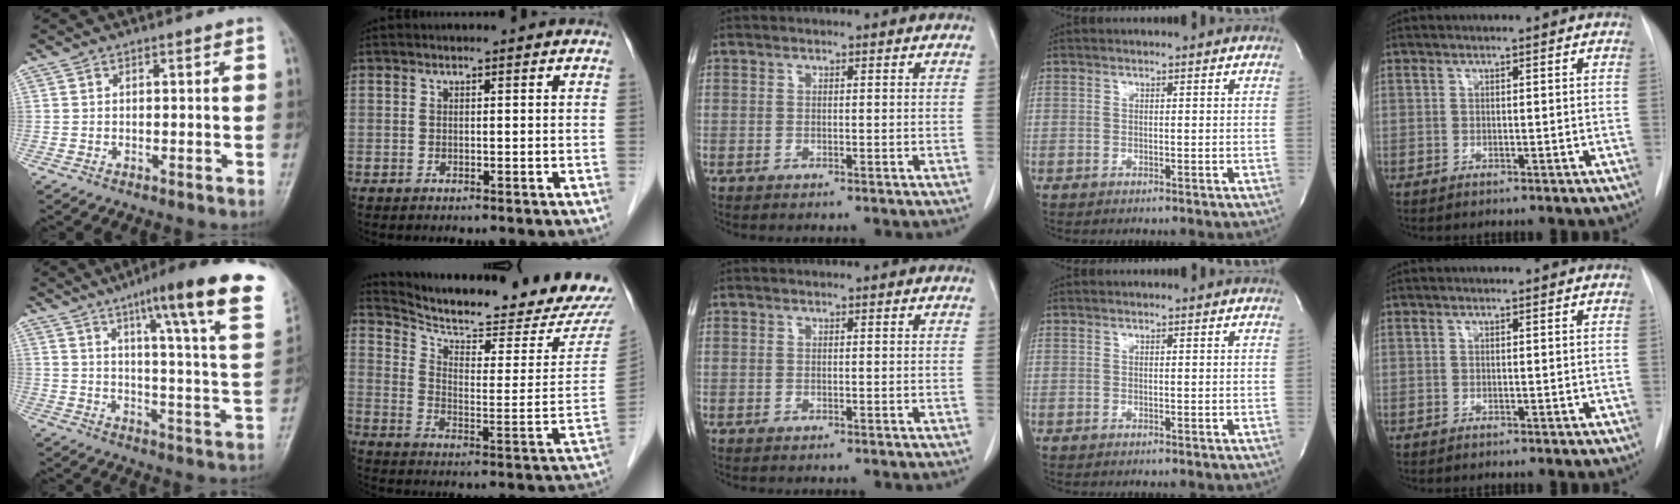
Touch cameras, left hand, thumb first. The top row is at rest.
{"thumb": {"total": 22.1, "force": [12.8, 2.2, 17.9], "torque": [-0.231, -0.041, 0.165]}, "index": {"total": 21.4, "force": [20.6, 0.8, 5.5], "torque": [-0.097, -0.087, 0.277]}}